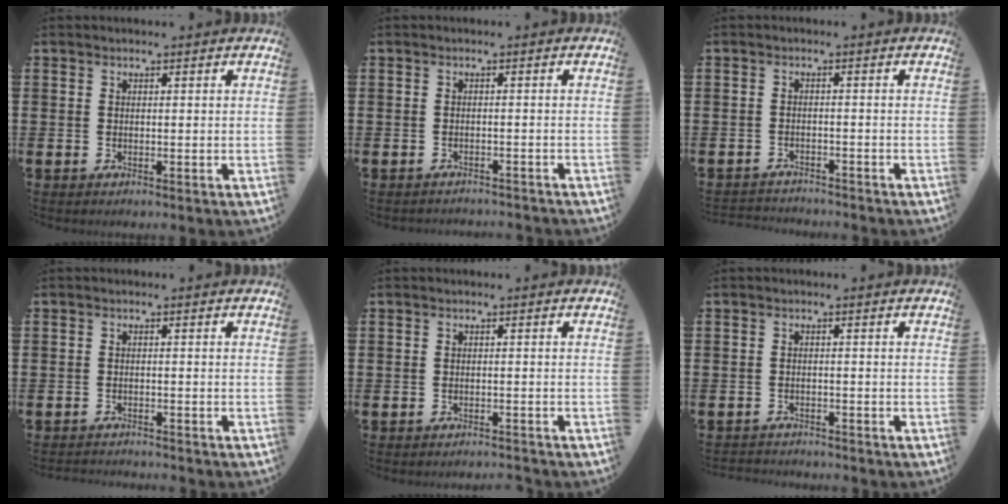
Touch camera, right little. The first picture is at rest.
{"total": 1.0, "force": [-1.0, 0.0, -0.1], "torque": [-0.001, 0.002, -0.021]}
{"total": 1.8, "force": [-1.7, 0.0, -0.2], "torque": [-0.001, 0.003, -0.039]}
{"total": 1.1, "force": [-1.1, -0.1, -0.1], "torque": [-0.001, 0.001, -0.023]}
{"total": 0.9, "force": [-0.9, -0.1, 0.0], "torque": [-0.001, 0.000, -0.018]}
{"total": 1.2, "force": [-1.2, 0.1, -0.2], "torque": [-0.001, 0.003, -0.028]}